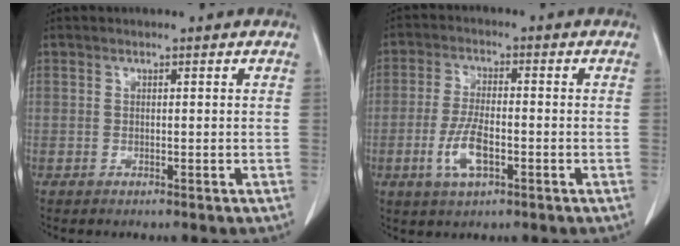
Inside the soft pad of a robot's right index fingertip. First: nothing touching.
{"total": 6.4, "force": [-2.2, 2.0, 5.6], "torque": [-0.123, -0.006, -0.039]}